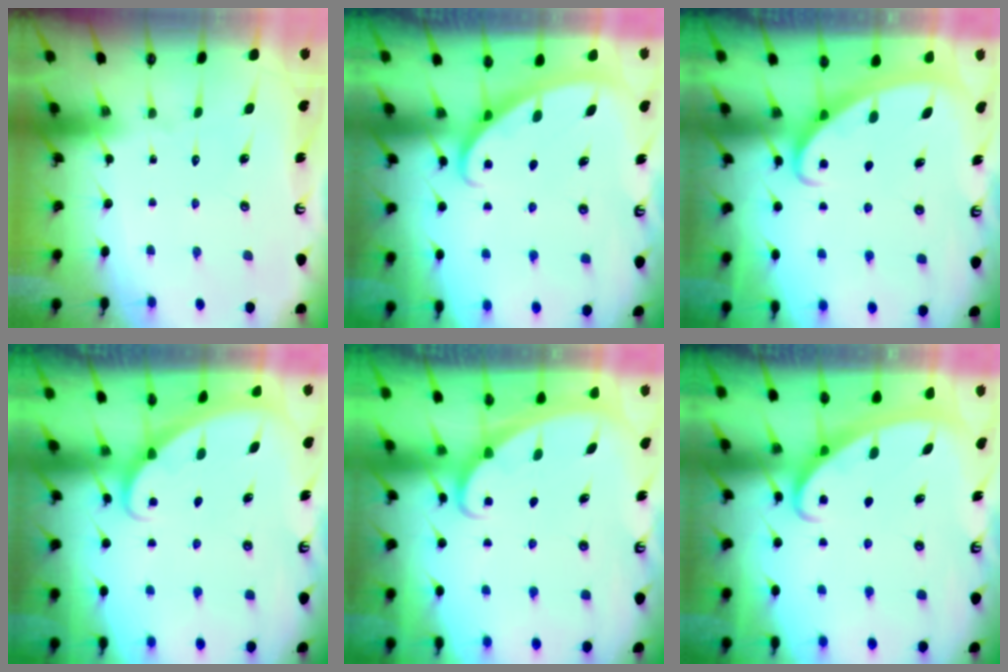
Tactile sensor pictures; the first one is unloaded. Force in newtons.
{"total": 2.8, "press": 2.8, "slide": 0.1}
{"total": 2.5, "press": 2.5, "slide": 0.4}
{"total": 1.7, "press": 1.7, "slide": 0.1}
{"total": 1.5, "press": 1.5, "slide": 0.1}
{"total": 2.5, "press": 2.4, "slide": 0.3}